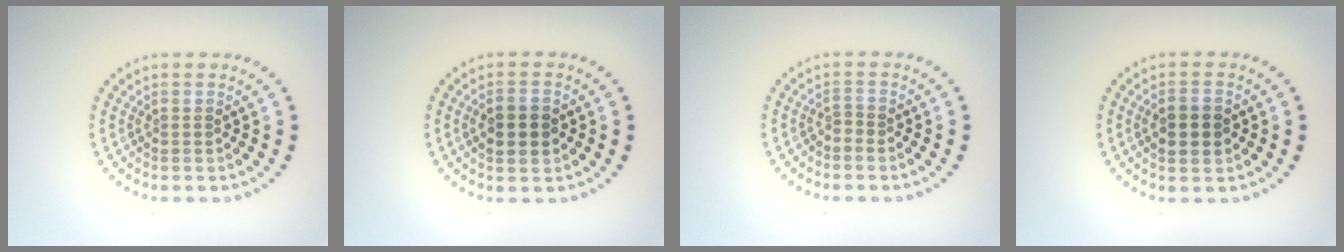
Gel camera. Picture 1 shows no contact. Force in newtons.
{"total": 3.7, "press": 3.7, "slide": 0.1}
{"total": 0.5, "press": 0.2, "slide": 0.5}
{"total": 3.7, "press": 3.7, "slide": 0.1}